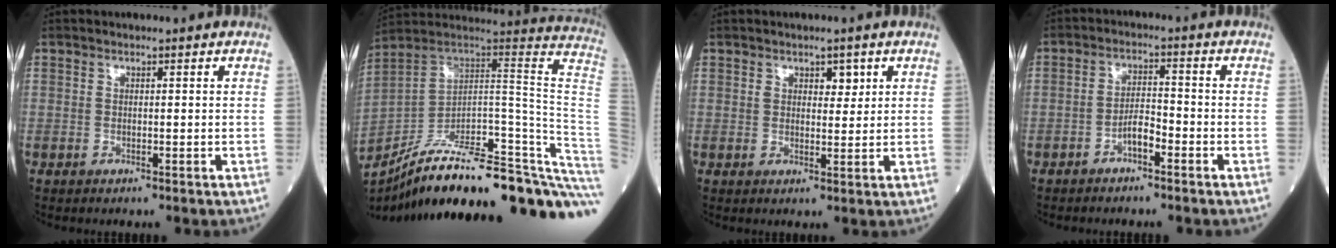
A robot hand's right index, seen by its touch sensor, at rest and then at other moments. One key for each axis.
{"total": 34.1, "fx": -26.1, "fy": 3.9, "fz": 21.6, "tx": -0.212, "ty": -0.016, "tz": -0.362}
{"total": 2.6, "fx": 1.3, "fy": 1.5, "fz": 1.6, "tx": -0.015, "ty": 0.001, "tz": 0.018}
{"total": 3.4, "fx": -2.1, "fy": 0.9, "fz": 2.5, "tx": -0.046, "ty": 0.009, "tz": -0.042}